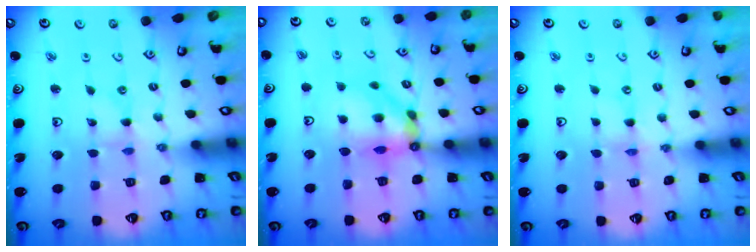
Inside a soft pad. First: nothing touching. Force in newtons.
{"total": 10.5, "press": 10.5, "slide": 0.9}
{"total": 0.0}